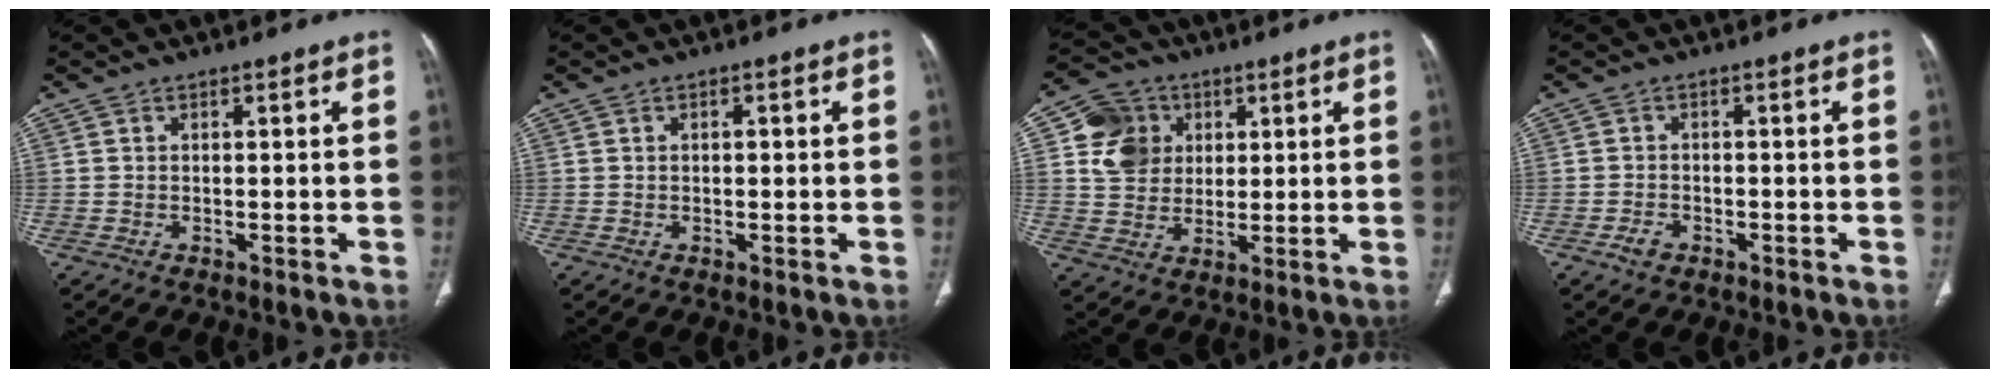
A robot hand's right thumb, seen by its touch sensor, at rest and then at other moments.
{"total": 1.2, "force": [0.2, 0.6, 1.0], "torque": [-0.019, 0.004, 0.004]}
{"total": 9.7, "force": [2.8, 8.5, 3.6], "torque": [-0.036, -0.003, 0.052]}
{"total": 2.1, "force": [-1.2, 1.4, 1.0], "torque": [-0.019, 0.009, -0.018]}